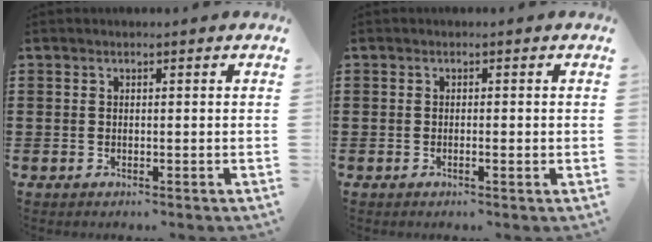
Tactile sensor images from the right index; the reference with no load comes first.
{"total": 0.8, "force": [-0.2, 0.1, 0.7], "torque": [-0.013, -0.002, -0.003]}